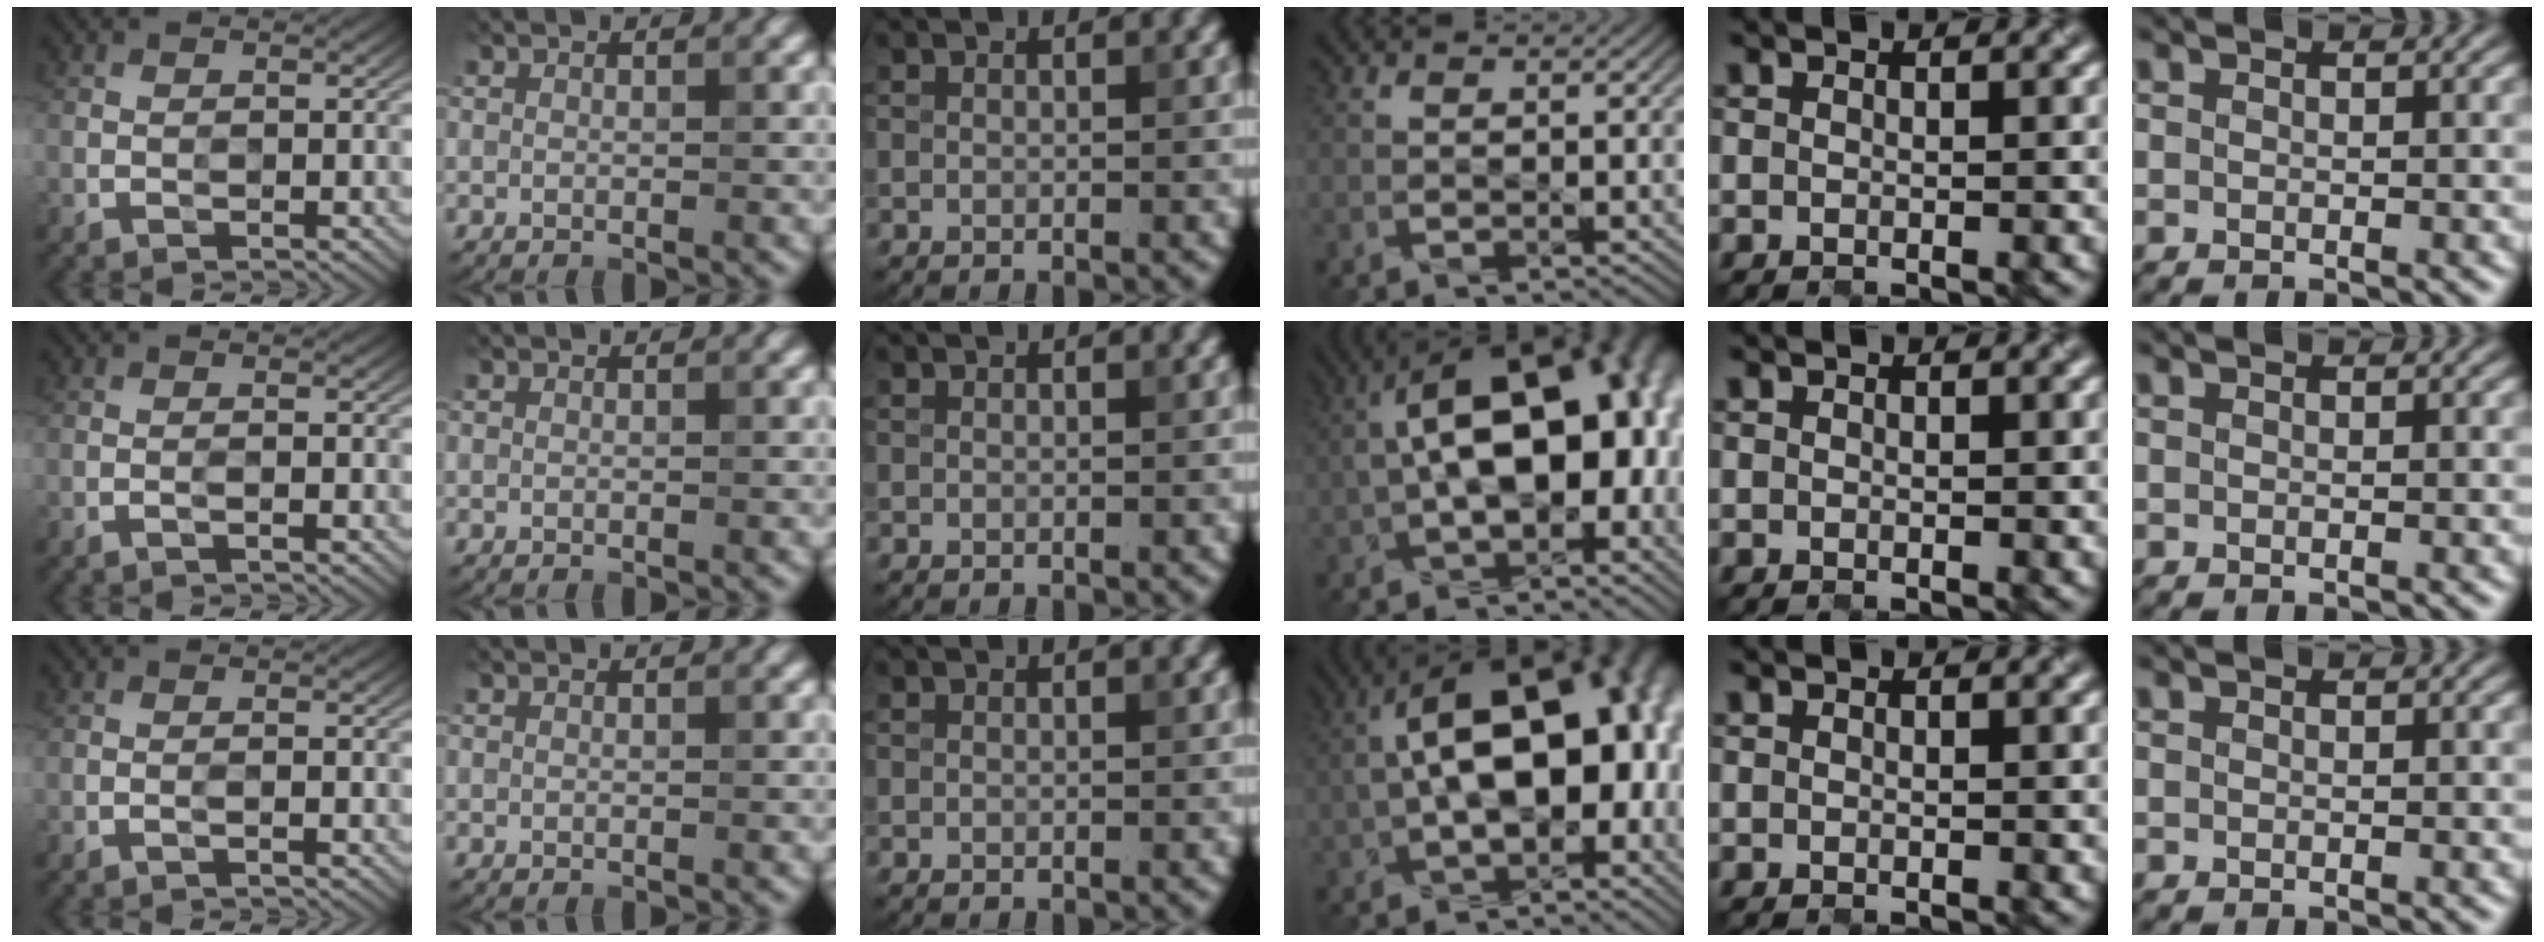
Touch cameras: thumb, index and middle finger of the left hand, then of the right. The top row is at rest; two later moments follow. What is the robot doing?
{"motion": "open", "object": "pencil case"}